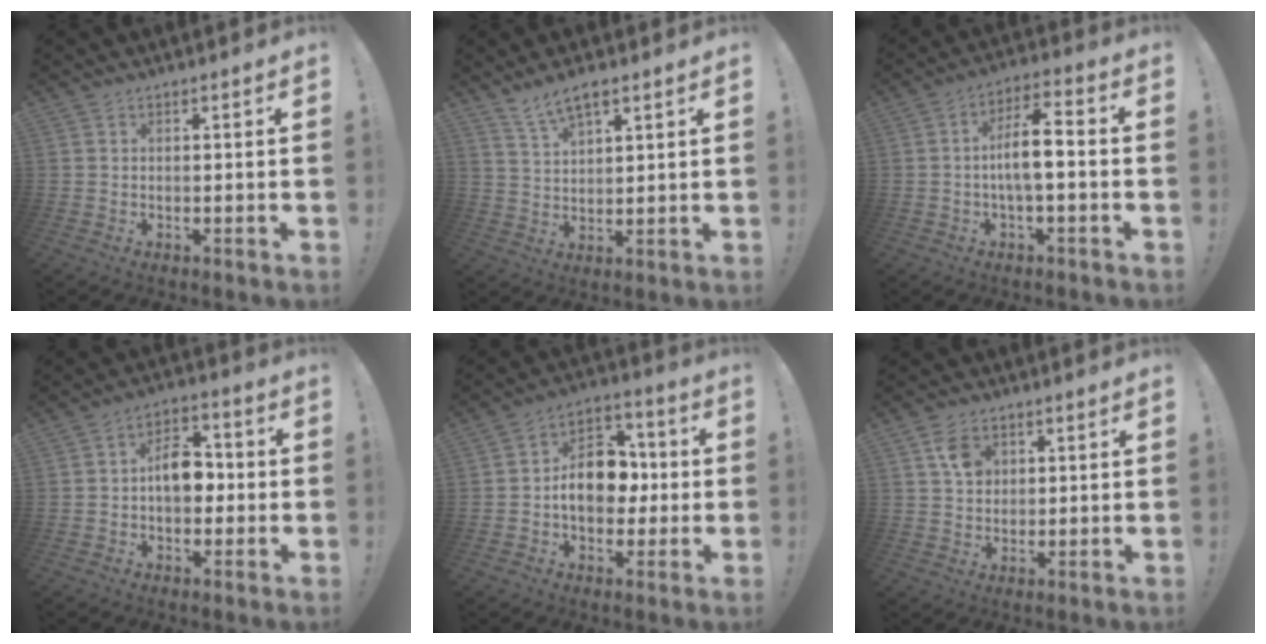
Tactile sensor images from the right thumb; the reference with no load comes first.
{"total": 6.3, "force": [4.6, 2.0, 3.8], "torque": [-0.073, -0.018, 0.086]}
{"total": 9.6, "force": [-0.7, 2.9, 9.1], "torque": [-0.153, 0.010, -0.016]}
{"total": 10.6, "force": [-0.7, 7.2, 7.8], "torque": [-0.105, 0.015, -0.013]}
{"total": 13.9, "force": [-1.2, 10.4, 9.2], "torque": [-0.144, 0.024, -0.018]}
{"total": 6.1, "force": [2.4, 4.7, 3.0], "torque": [-0.043, 0.001, 0.045]}